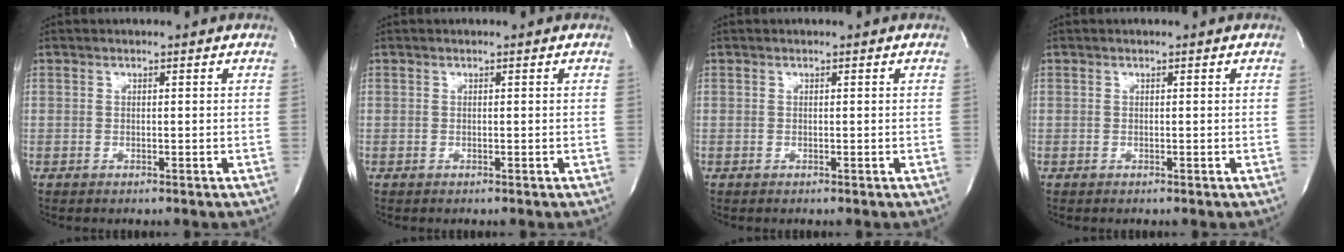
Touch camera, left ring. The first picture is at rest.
{"total": 0.0}
{"total": 0.0}
{"total": 0.0}